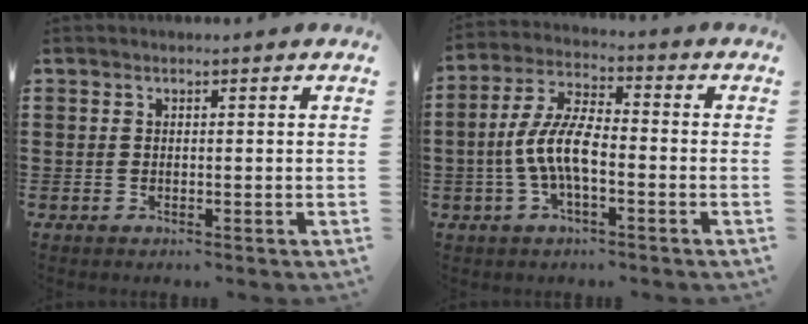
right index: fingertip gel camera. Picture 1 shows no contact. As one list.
[{"total": 8.2, "force": [-2.1, 2.9, 7.4], "torque": [-0.174, -0.011, -0.047]}]